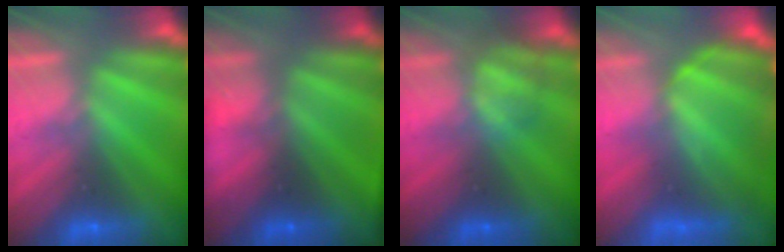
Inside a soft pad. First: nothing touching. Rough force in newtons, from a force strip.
{"total": 9.6}
{"total": 2.4}
{"total": 6.7}